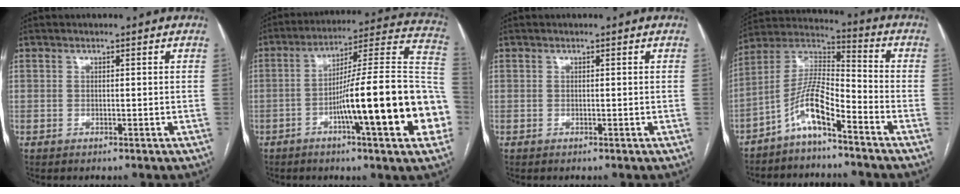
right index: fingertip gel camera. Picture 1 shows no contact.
{"total": 23.5, "force": [-6.3, 2.0, 22.6], "torque": [-0.245, 0.023, -0.091]}
{"total": 0.0}
{"total": 9.6, "force": [-6.0, 1.8, 7.3], "torque": [-0.159, 0.021, -0.120]}